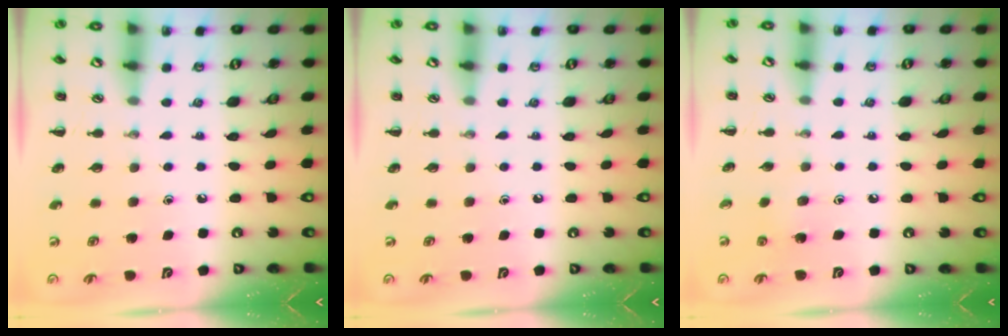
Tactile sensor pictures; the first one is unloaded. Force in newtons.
{"total": 0.0}
{"total": 1.5, "press": 1.4, "slide": 0.5}